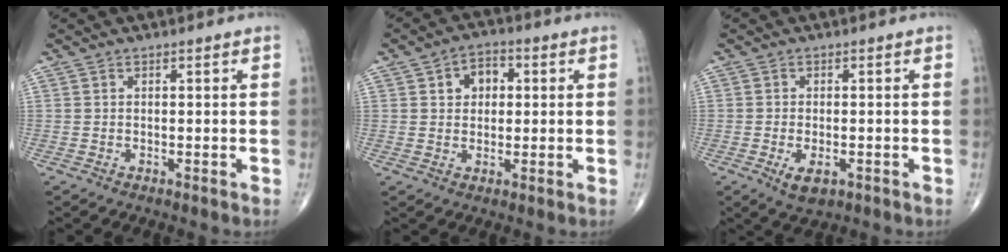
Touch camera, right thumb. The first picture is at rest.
{"total": 5.8, "force": [1.5, 4.3, 3.7], "torque": [-0.031, 0.007, 0.018]}
{"total": 4.2, "force": [-1.6, 2.1, 3.3], "torque": [-0.054, -0.002, -0.020]}